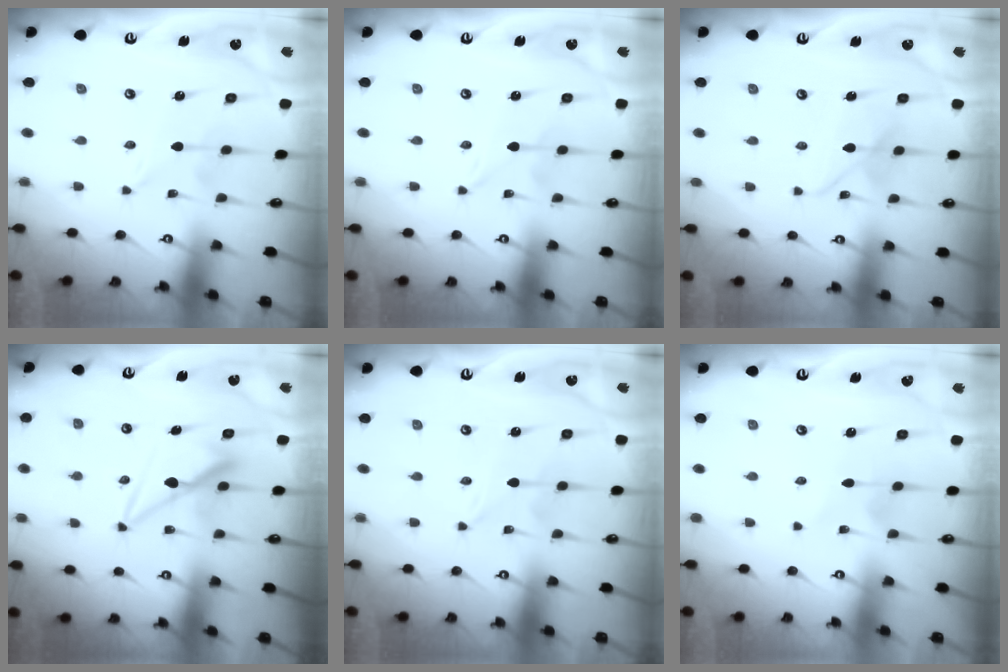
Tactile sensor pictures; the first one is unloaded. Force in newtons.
{"total": 0.0}
{"total": 7.3, "press": 7.3, "slide": 0.5}
{"total": 7.6, "press": 7.5, "slide": 1.0}
{"total": 0.0}
{"total": 2.5, "press": 2.5, "slide": 0.3}